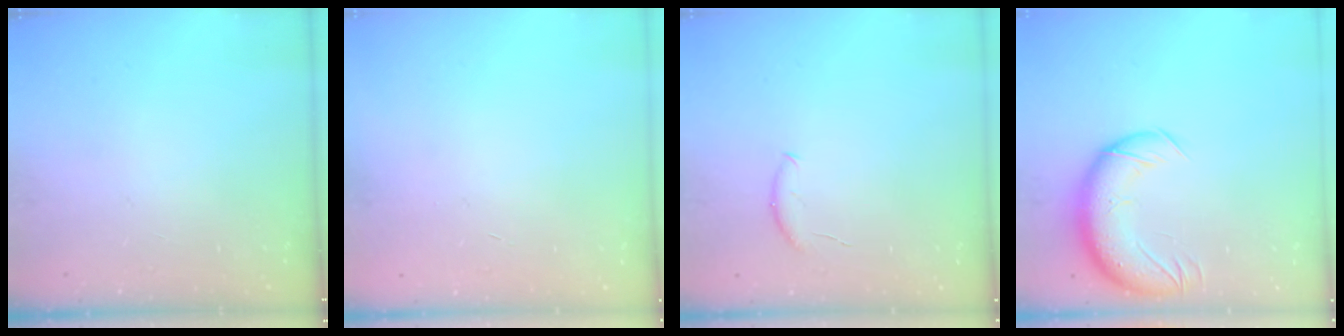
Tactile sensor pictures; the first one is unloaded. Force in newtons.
{"total": 0.6, "press": 0.5, "slide": 0.2}
{"total": 5.3, "press": 5.2, "slide": 0.6}
{"total": 13.3, "press": 12.8, "slide": 3.6}